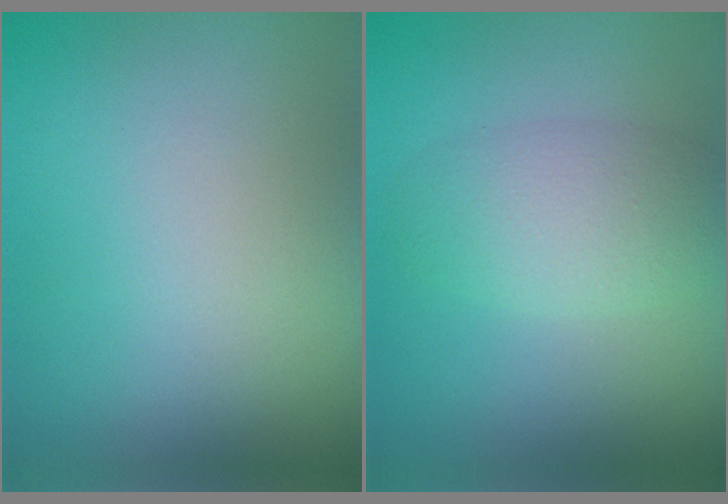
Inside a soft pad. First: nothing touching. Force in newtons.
{"total": 3.8, "press": 3.8, "slide": 0.2}